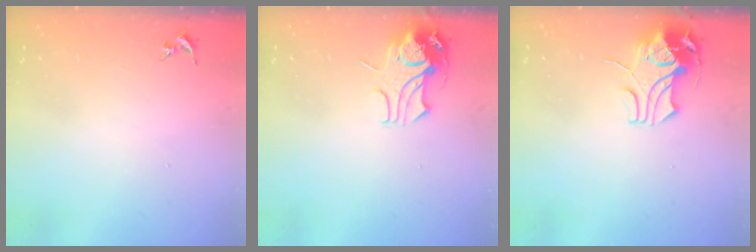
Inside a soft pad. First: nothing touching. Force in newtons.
{"total": 11.0, "press": 10.9, "slide": 1.1}
{"total": 8.8, "press": 8.7, "slide": 1.0}